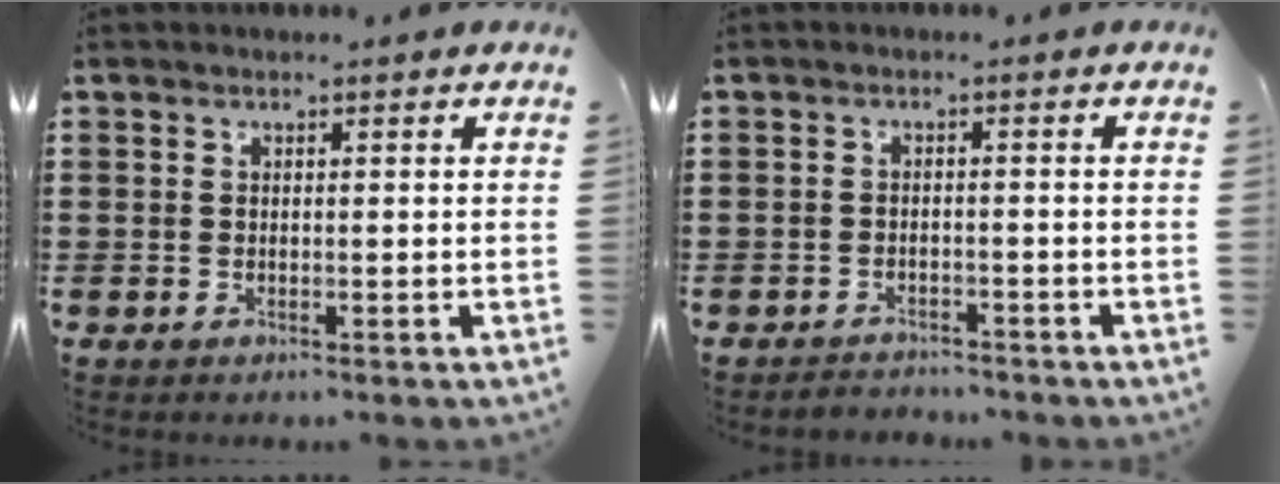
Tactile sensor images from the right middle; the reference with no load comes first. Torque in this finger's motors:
{"motor_torque": [0.19, -0.01, 0.05, 0.00]}